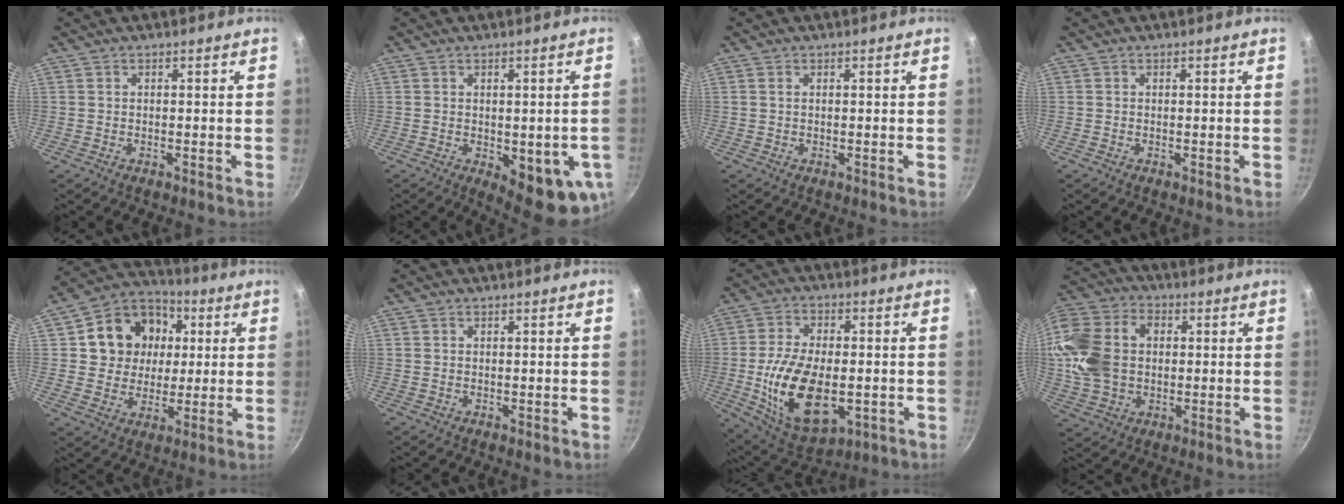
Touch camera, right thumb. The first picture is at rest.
{"total": 12.4, "force": [-3.1, 5.1, 10.9], "torque": [-0.099, -0.015, -0.030]}
{"total": 0.6, "force": [0.2, 0.3, 0.5], "torque": [-0.010, 0.001, 0.003]}
{"total": 0.0}
{"total": 14.9, "force": [3.1, 12.9, 6.7], "torque": [-0.090, 0.016, 0.047]}
{"total": 0.0}
{"total": 18.3, "force": [-3.1, 10.3, 14.8], "torque": [-0.259, 0.002, -0.040]}
{"total": 18.5, "force": [1.5, 13.9, 12.1], "torque": [-0.233, 0.026, 0.023]}